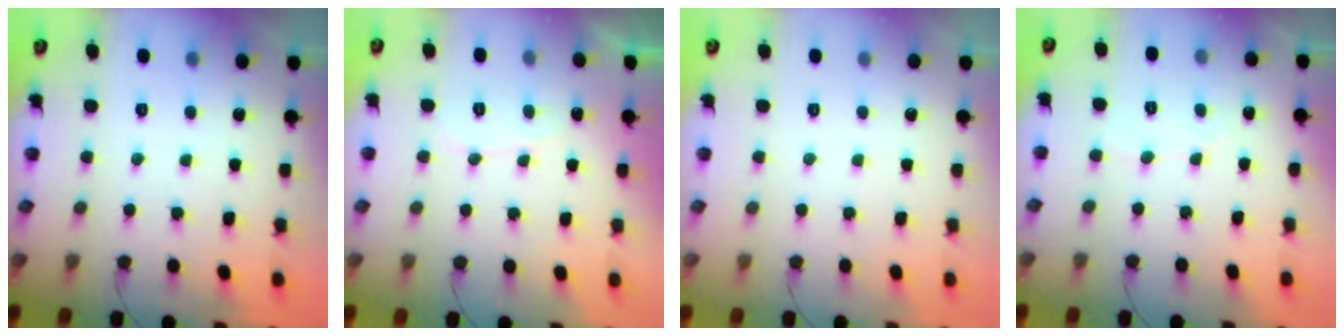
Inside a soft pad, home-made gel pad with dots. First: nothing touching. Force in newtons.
{"total": 4.8, "press": 4.8, "slide": 0.4}
{"total": 0.0}
{"total": 2.5, "press": 2.5, "slide": 0.2}